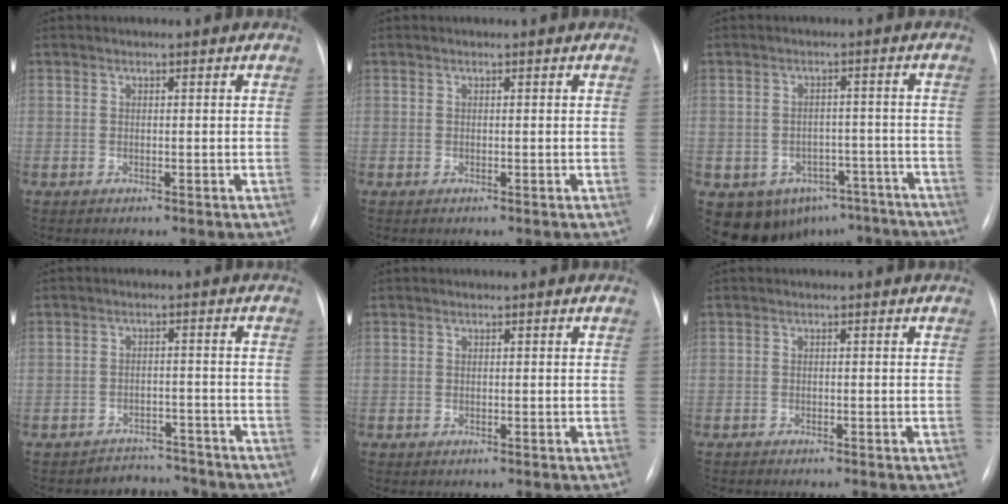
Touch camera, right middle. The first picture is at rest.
{"total": 0.0}
{"total": 12.0, "force": [-8.4, 7.9, 3.2], "torque": [-0.034, 0.031, -0.095]}
{"total": 4.8, "force": [-4.3, 1.6, -1.2], "torque": [0.019, 0.021, -0.060]}
{"total": 0.0}
{"total": 0.5, "force": [-0.5, 0.0, -0.1], "torque": [-0.005, -0.003, -0.012]}